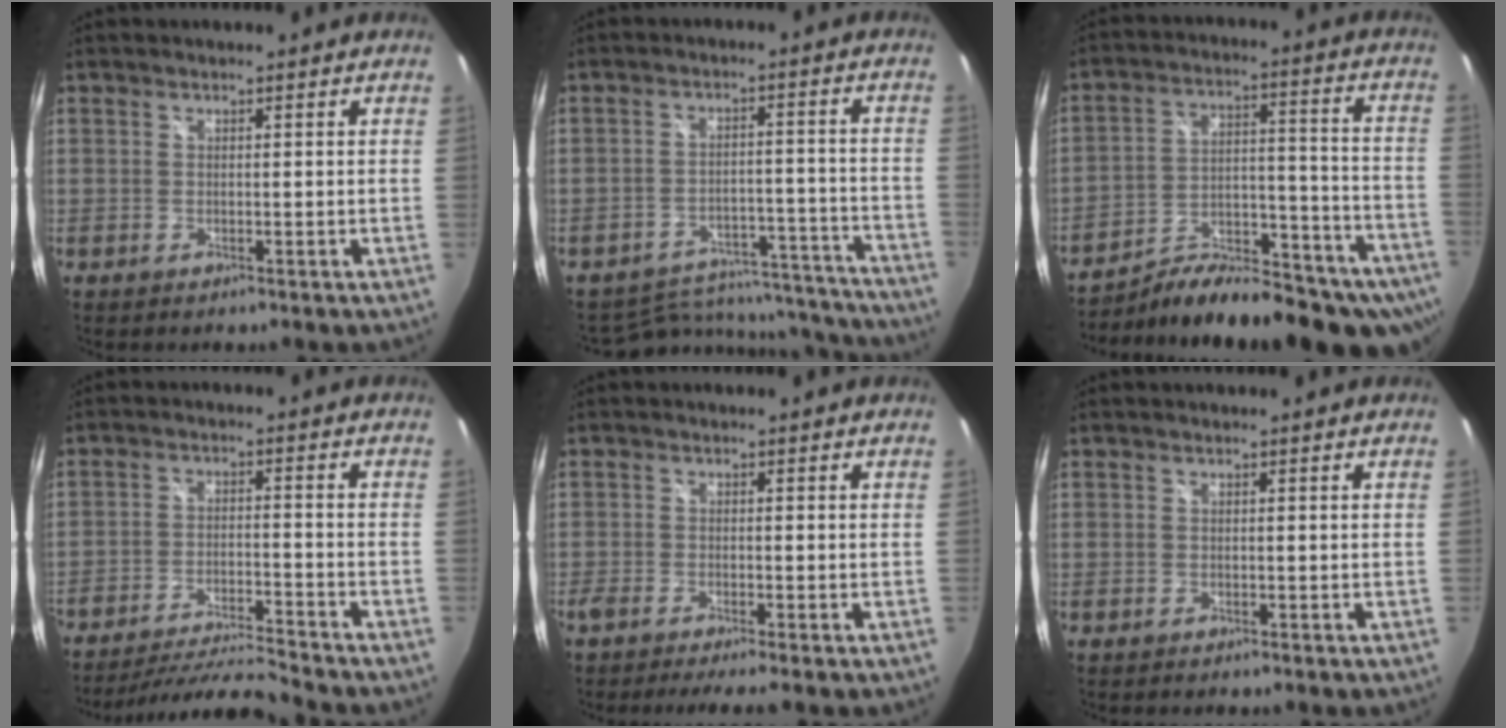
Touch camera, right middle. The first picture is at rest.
{"total": 16.8, "force": [-15.4, 5.7, 3.6], "torque": [-0.067, 0.028, -0.190]}
{"total": 23.7, "force": [-18.7, 7.9, 12.3], "torque": [-0.171, -0.008, -0.257]}
{"total": 11.6, "force": [-11.0, -0.2, 3.7], "torque": [-0.086, -0.014, -0.188]}
{"total": 4.5, "force": [-3.9, -0.5, 2.2], "torque": [-0.053, -0.016, -0.070]}
{"total": 0.6, "force": [-0.6, 0.1, 0.2], "torque": [-0.004, -0.005, -0.011]}